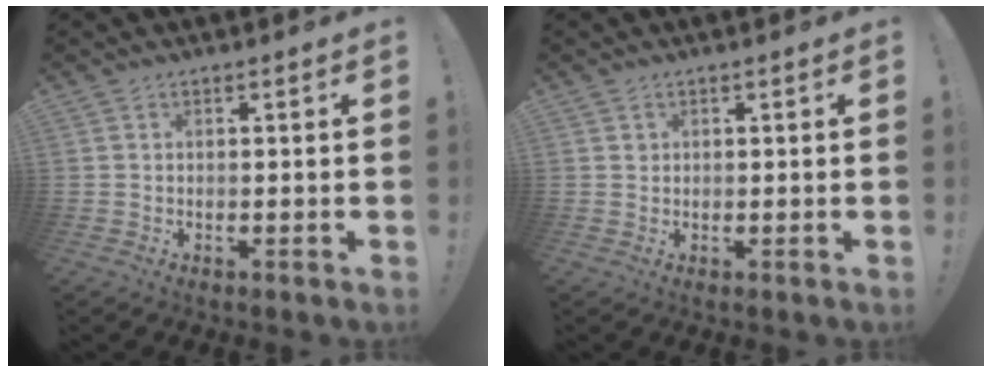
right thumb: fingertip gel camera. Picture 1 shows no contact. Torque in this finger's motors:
{"motor_torque": [-0.22, -0.02, -0.17, 0.10, 0.08]}